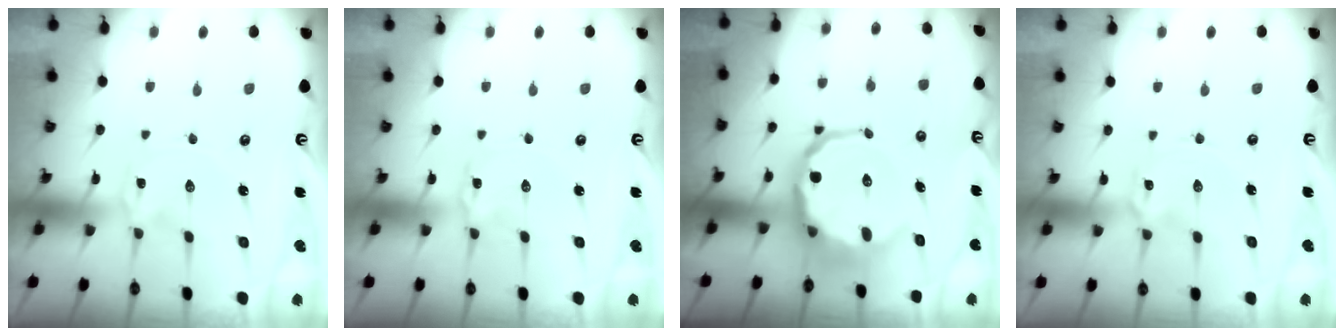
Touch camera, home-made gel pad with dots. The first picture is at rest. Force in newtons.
{"total": 1.7, "press": 1.7, "slide": 0.2}
{"total": 10.5, "press": 10.2, "slide": 2.7}
{"total": 1.7, "press": 1.7, "slide": 0.3}